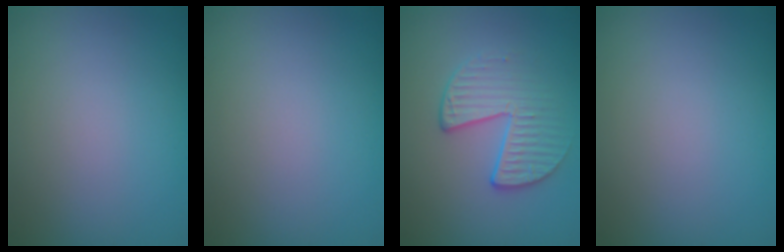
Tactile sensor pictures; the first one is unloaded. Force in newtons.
{"total": 0.0}
{"total": 3.5, "press": 2.9, "slide": 2.0}
{"total": 0.0}